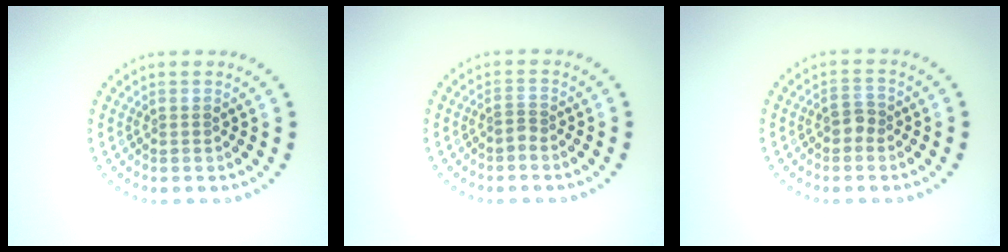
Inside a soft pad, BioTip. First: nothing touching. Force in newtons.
{"total": 0.6, "press": 0.3, "slide": 0.6}
{"total": 1.5, "press": 1.4, "slide": 0.6}